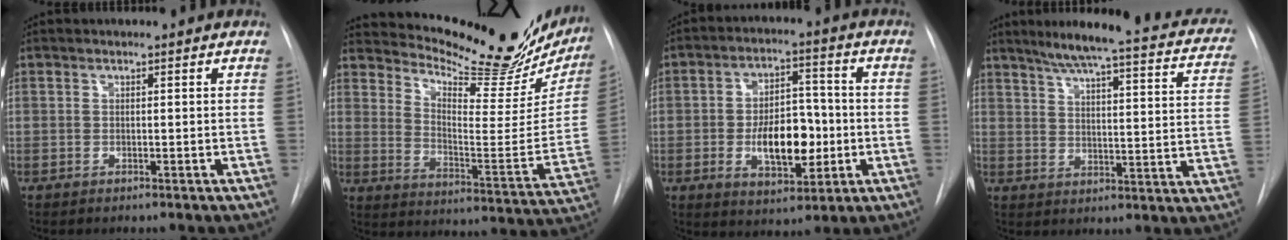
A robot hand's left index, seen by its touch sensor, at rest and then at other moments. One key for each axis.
{"total": 24.7, "fx": 21.7, "fy": 5.5, "fz": 10.5, "tx": -0.156, "ty": -0.084, "tz": 0.280}
{"total": 10.8, "fx": -2.3, "fy": 5.2, "fz": 9.2, "tx": -0.152, "ty": 0.009, "tz": -0.030}
{"total": 24.2, "fx": 20.2, "fy": 3.4, "fz": 12.8, "tx": -0.173, "ty": -0.021, "tz": 0.240}